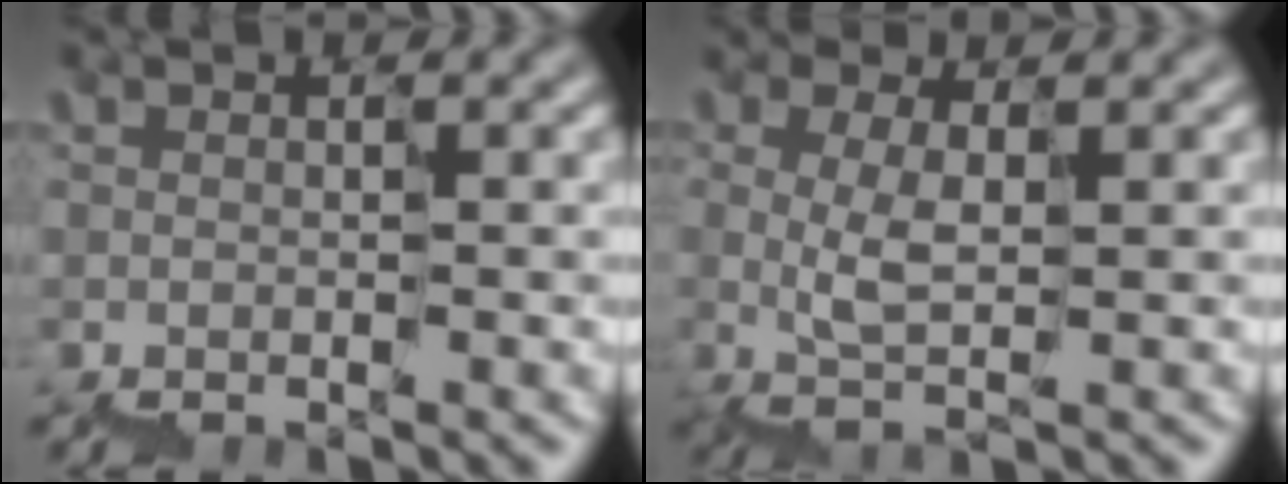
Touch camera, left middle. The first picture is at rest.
{"total": 1.7, "force": [0.9, 0.6, 1.2], "torque": [-0.032, 0.005, 0.027]}